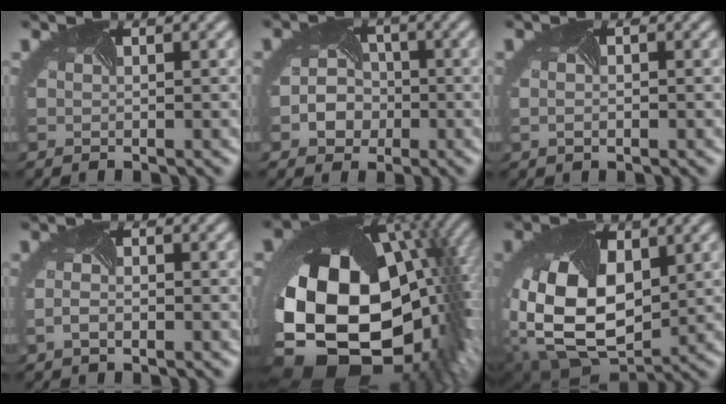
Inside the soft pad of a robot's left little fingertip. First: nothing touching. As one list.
[{"total": 3.5, "force": [-1.1, 3.0, 1.4], "torque": [-0.012, -0.002, -0.018]}, {"total": 2.1, "force": [0.1, 1.5, 1.5], "torque": [-0.013, 0.005, -0.009]}, {"total": 1.5, "force": [-0.8, 0.8, 1.1], "torque": [-0.028, -0.006, -0.013]}, {"total": 21.1, "force": [-1.0, 14.3, 15.5], "torque": [-0.325, -0.074, 0.019]}, {"total": 12.9, "force": [0.3, 8.5, 9.7], "torque": [-0.212, -0.034, 0.018]}]